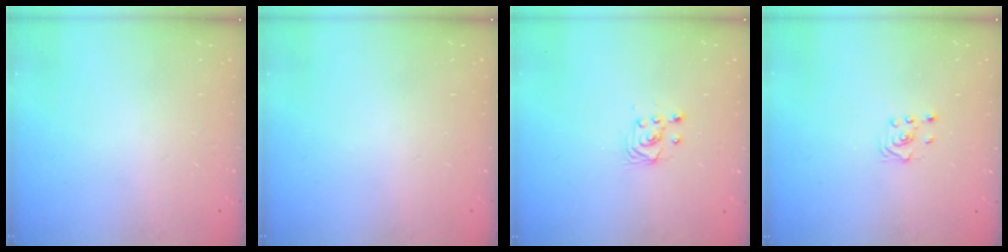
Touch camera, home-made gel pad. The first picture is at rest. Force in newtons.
{"total": 0.0}
{"total": 2.9, "press": 2.6, "slide": 1.3}
{"total": 1.6, "press": 1.4, "slide": 0.9}